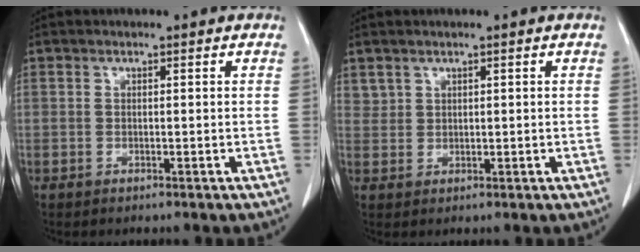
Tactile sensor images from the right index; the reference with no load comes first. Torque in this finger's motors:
{"motor_torque": [-0.07, 0.15, -0.08, 0.00]}